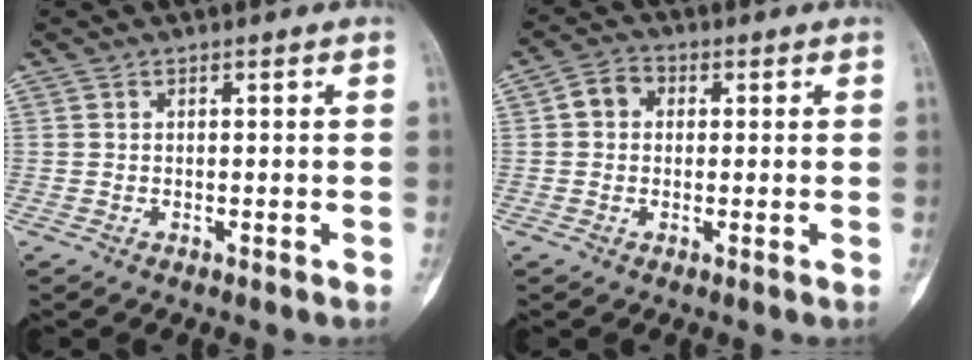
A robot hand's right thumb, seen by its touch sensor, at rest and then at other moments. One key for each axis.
{"total": 4.2, "fx": 0.5, "fy": 3.5, "fz": 2.2, "tx": -0.023, "ty": 0.013, "tz": -0.001}